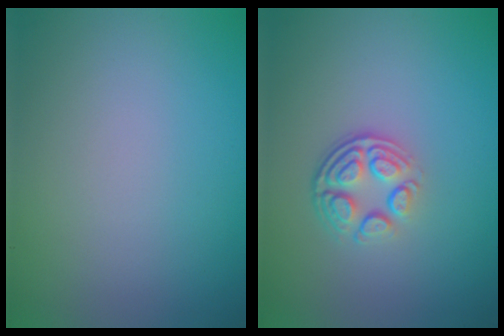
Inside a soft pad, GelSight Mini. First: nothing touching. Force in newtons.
{"total": 4.0, "press": 2.8, "slide": 2.9}